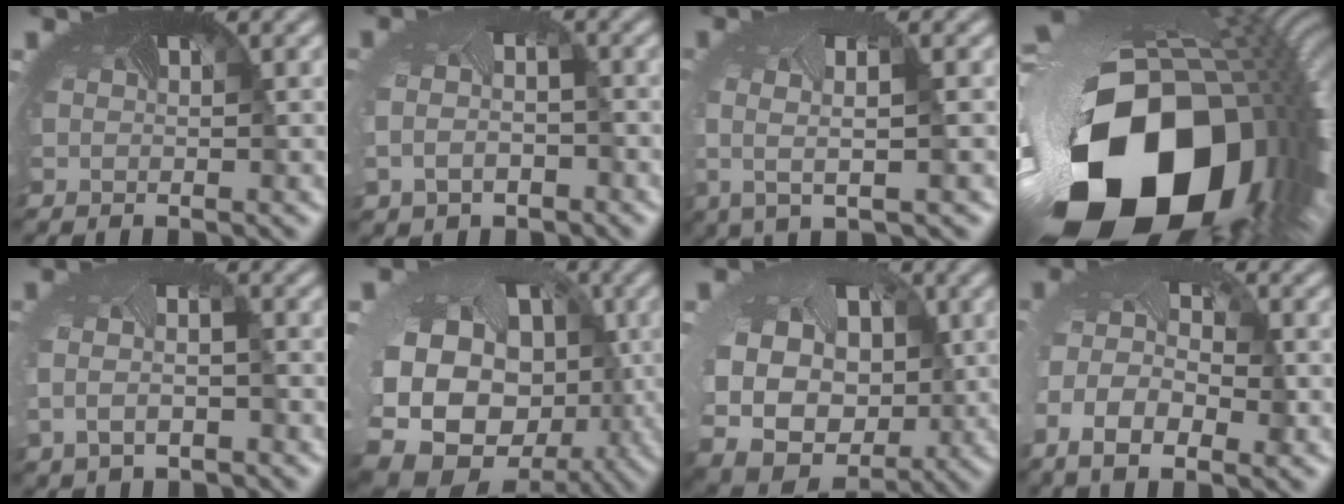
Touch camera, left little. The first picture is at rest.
{"total": 3.7, "force": [-1.1, 2.5, 2.5], "torque": [-0.073, -0.026, -0.012]}
{"total": 3.0, "force": [-0.4, 0.5, 2.9], "torque": [-0.070, -0.010, -0.014]}
{"total": 20.2, "force": [-6.7, 12.7, 14.1], "torque": [-0.291, -0.114, -0.066]}
{"total": 3.4, "force": [-0.8, 1.8, 2.8], "torque": [-0.081, -0.014, -0.014]}
{"total": 18.3, "force": [-3.9, 14.1, 11.0], "torque": [-0.217, -0.065, -0.061]}
{"total": 13.8, "force": [0.3, 11.3, 8.0], "torque": [-0.168, -0.038, 0.010]}
{"total": 6.3, "force": [-2.8, 3.2, 4.6], "torque": [-0.115, -0.024, -0.051]}